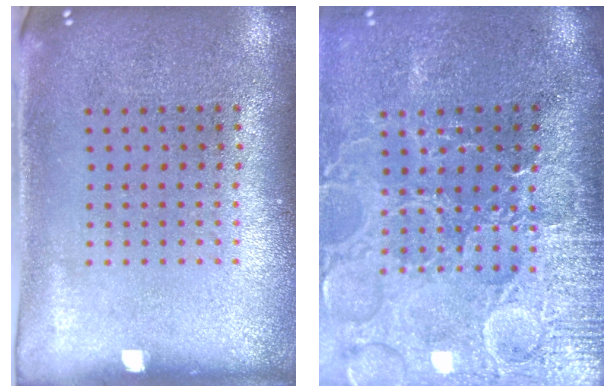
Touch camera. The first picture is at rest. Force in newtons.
{"total": 4.3, "press": 3.8, "slide": 2.0}